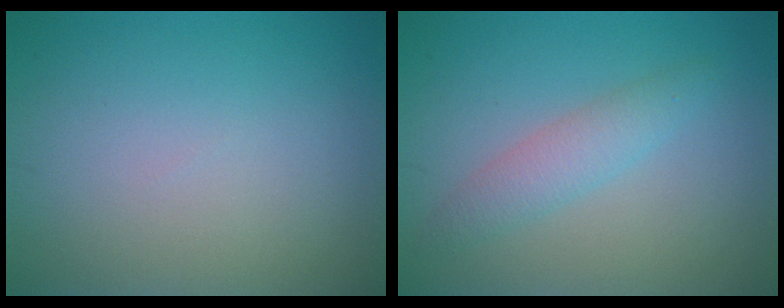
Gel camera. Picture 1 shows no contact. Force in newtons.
{"total": 2.4, "press": 2.4, "slide": 0.1}